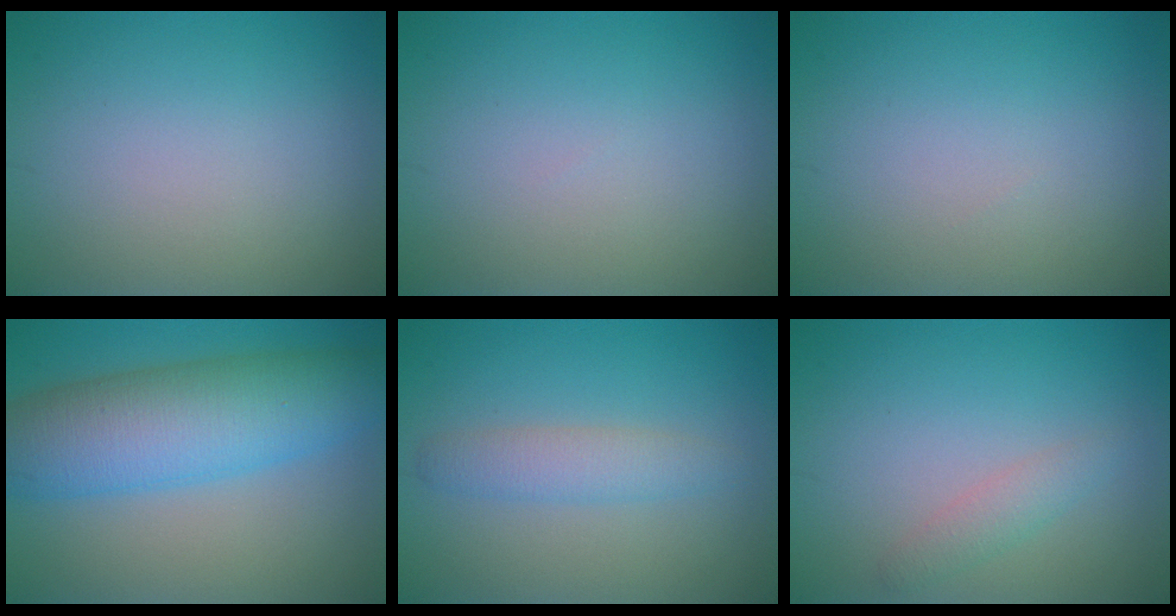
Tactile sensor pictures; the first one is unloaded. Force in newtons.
{"total": 0.0}
{"total": 0.0}
{"total": 9.5, "press": 9.5, "slide": 0.2}
{"total": 2.5, "press": 2.5, "slide": 0.2}
{"total": 1.6, "press": 1.6, "slide": 0.1}